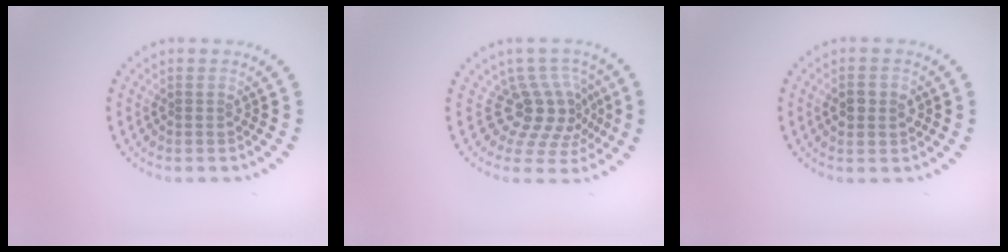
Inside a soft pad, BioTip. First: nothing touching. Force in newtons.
{"total": 4.5, "press": 3.2, "slide": 3.1}
{"total": 2.9, "press": 2.9, "slide": 0.2}